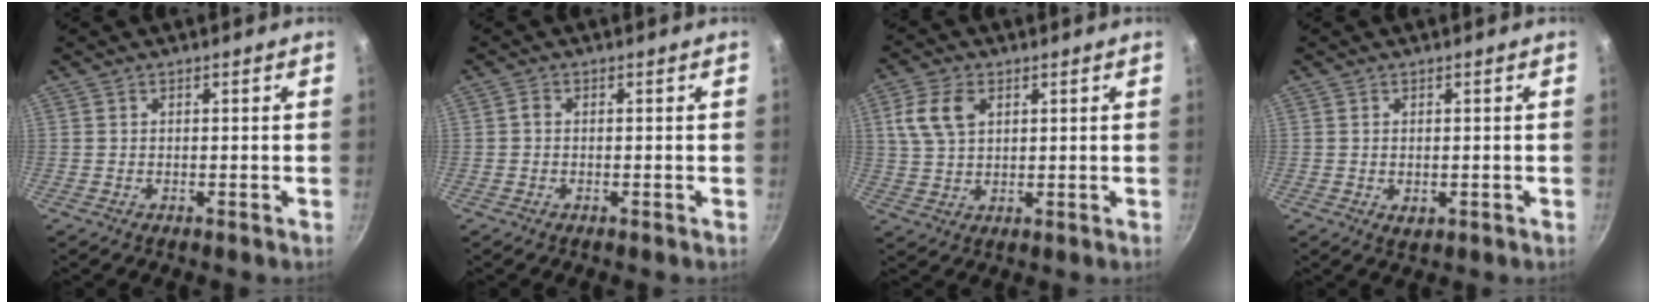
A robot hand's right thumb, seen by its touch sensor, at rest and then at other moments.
{"total": 0.9, "force": [-0.2, 0.6, 0.6], "torque": [-0.012, 0.005, -0.005]}
{"total": 7.6, "force": [2.7, 4.9, 5.1], "torque": [-0.091, 0.001, 0.052]}
{"total": 1.9, "force": [-0.2, 1.3, 1.4], "torque": [-0.021, -0.006, -0.001]}